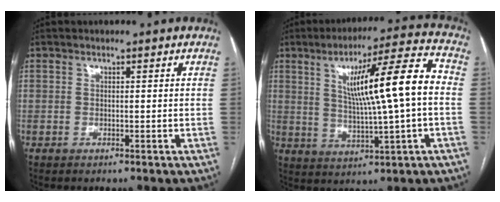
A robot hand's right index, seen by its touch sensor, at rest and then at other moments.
{"total": 14.5, "force": [1.5, 0.4, 14.4], "torque": [-0.231, 0.014, 0.026]}